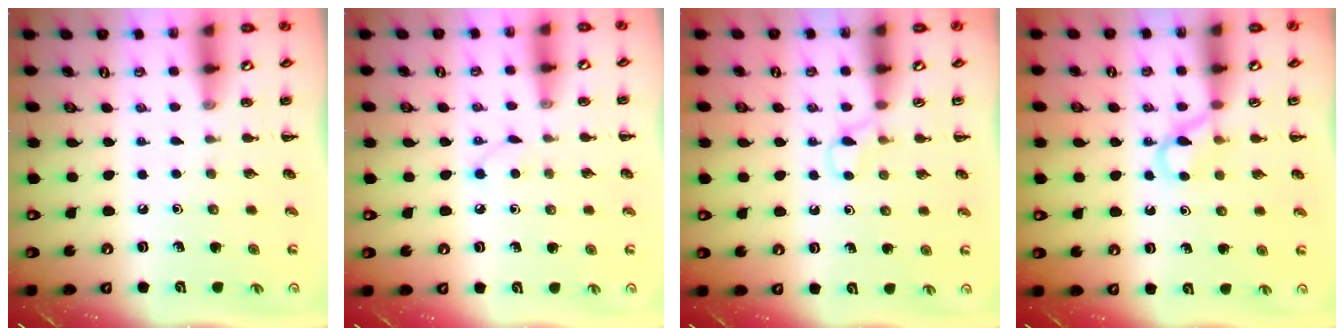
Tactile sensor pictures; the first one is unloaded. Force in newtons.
{"total": 2.9, "press": 2.7, "slide": 0.9}
{"total": 4.7, "press": 4.5, "slide": 1.5}
{"total": 4.4, "press": 4.2, "slide": 1.3}